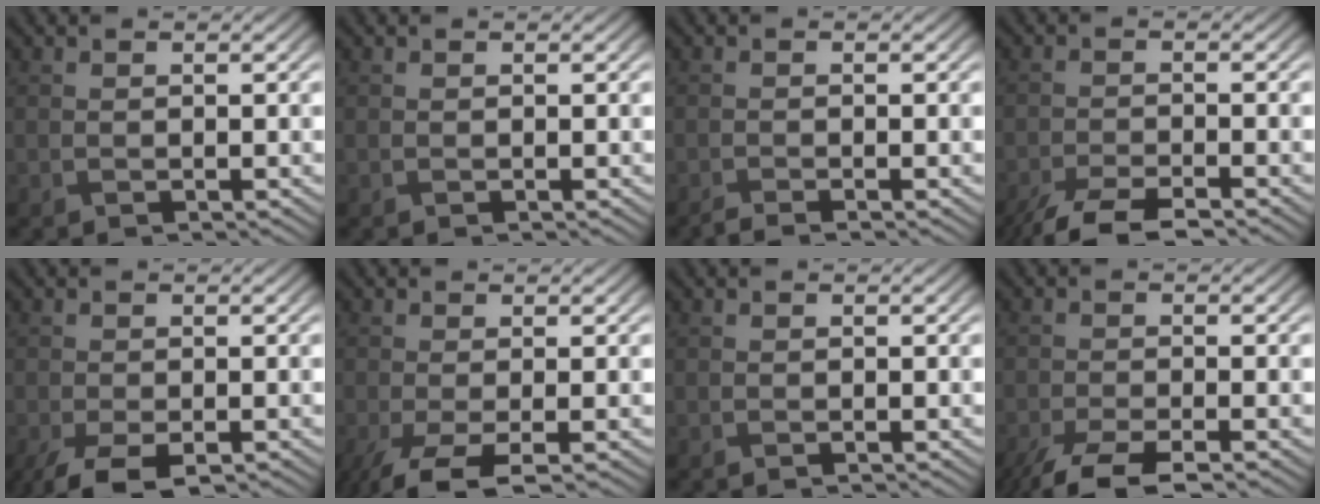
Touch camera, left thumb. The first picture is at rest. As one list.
[{"total": 0.0}, {"total": 1.4, "force": [-1.1, 0.1, 0.8], "torque": [-0.010, -0.001, -0.028]}, {"total": 5.4, "force": [-4.4, 1.1, 3.0], "torque": [-0.060, -0.010, -0.085]}, {"total": 4.9, "force": [-3.1, 1.9, 3.2], "torque": [-0.068, -0.017, -0.052]}, {"total": 5.3, "force": [-2.9, 1.4, 4.2], "torque": [-0.093, -0.018, -0.057]}, {"total": 0.0}, {"total": 5.6, "force": [-4.1, 1.2, 3.6], "torque": [-0.072, -0.012, -0.081]}]